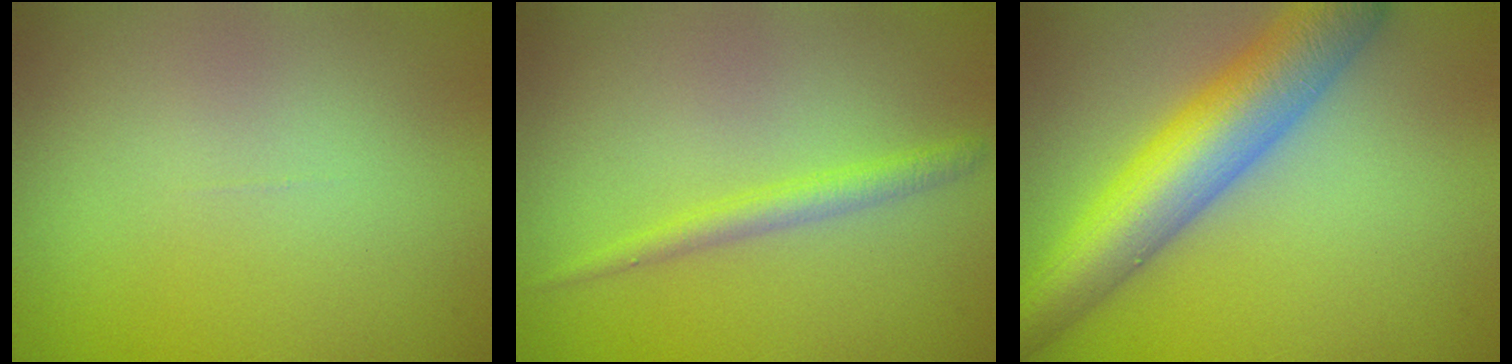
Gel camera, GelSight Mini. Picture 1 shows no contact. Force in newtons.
{"total": 1.8, "press": 1.8, "slide": 0.1}
{"total": 8.7, "press": 8.7, "slide": 0.2}